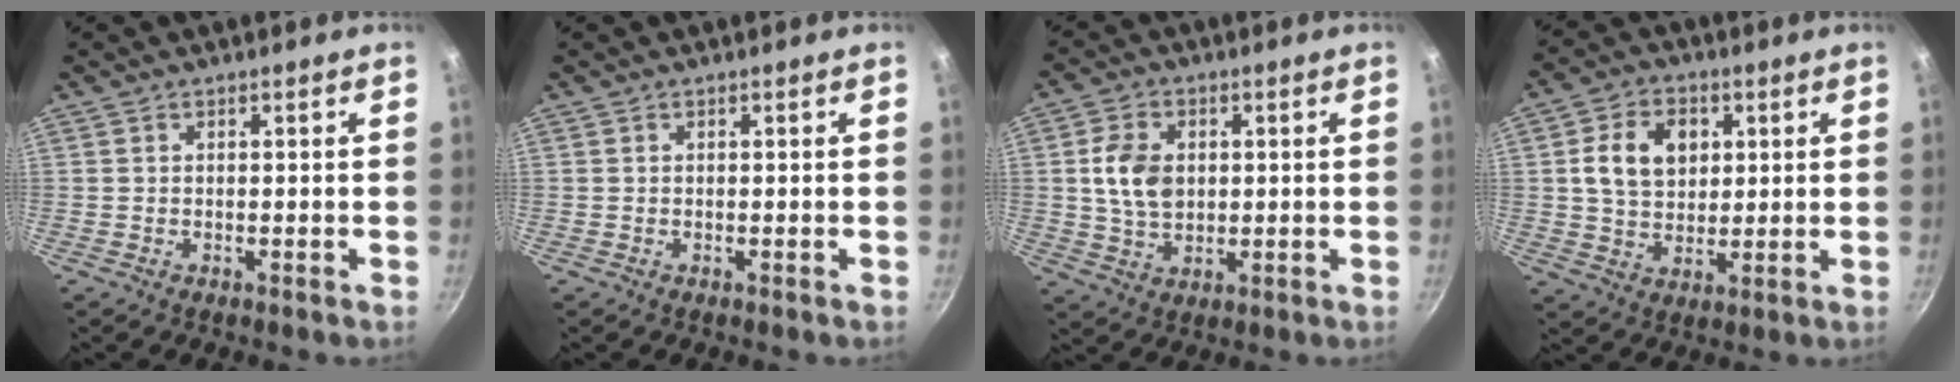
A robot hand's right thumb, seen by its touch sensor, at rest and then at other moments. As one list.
[{"total": 0.0}, {"total": 8.5, "force": [1.0, 6.1, 5.8], "torque": [-0.095, 0.002, 0.020]}, {"total": 10.4, "force": [2.4, 7.7, 6.5], "torque": [-0.091, 0.002, 0.038]}]